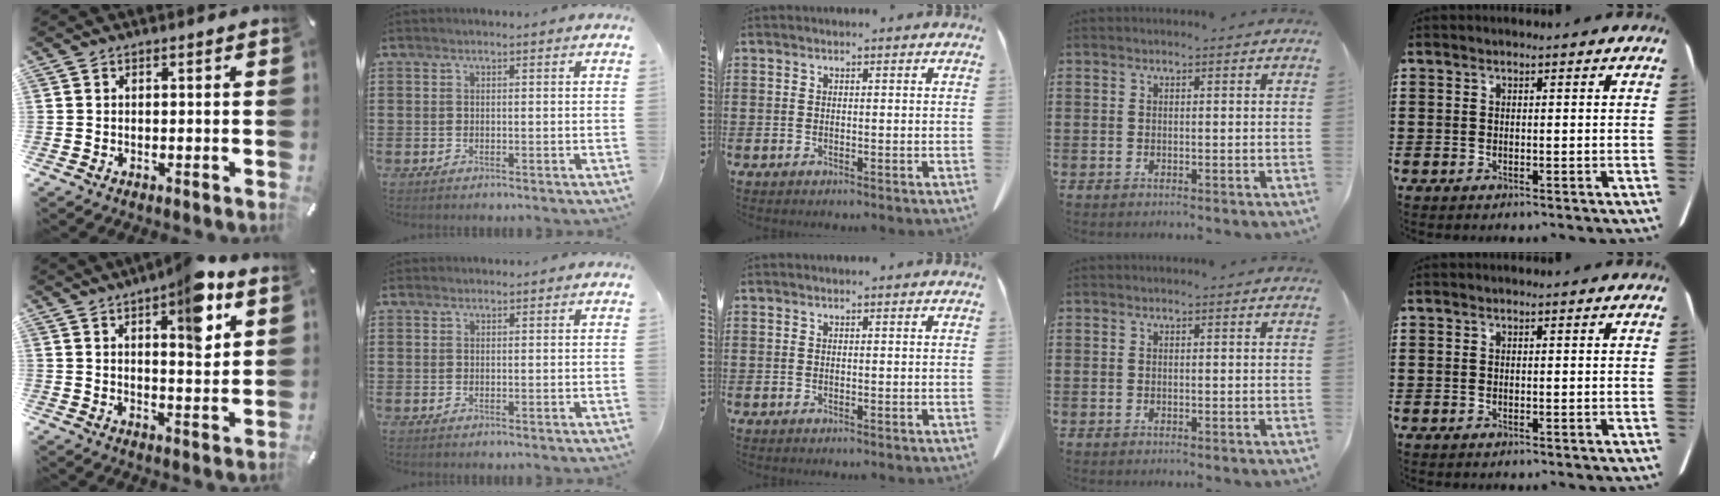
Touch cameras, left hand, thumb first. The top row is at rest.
{"thumb": {"total": 11.3, "force": [6.2, 4.0, 8.6], "torque": [-0.103, -0.032, 0.097]}, "index": {"total": 0.8, "force": [0.7, 0.2, 0.1], "torque": [-0.003, 0.001, 0.015]}}